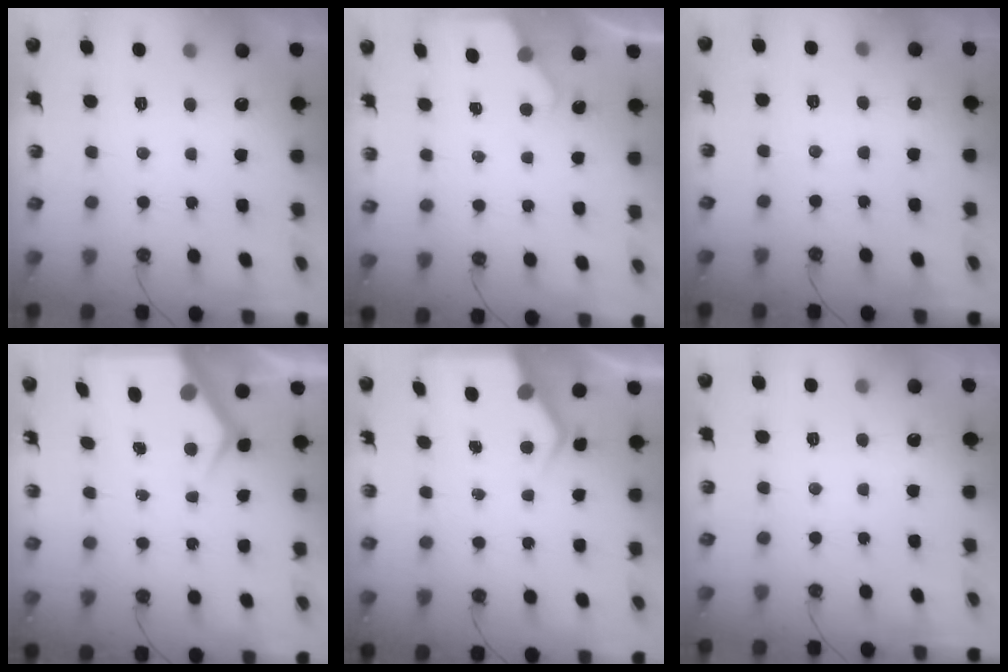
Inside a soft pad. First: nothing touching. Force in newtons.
{"total": 2.8, "press": 2.8, "slide": 0.5}
{"total": 3.9, "press": 3.8, "slide": 0.5}
{"total": 7.1, "press": 7.1, "slide": 0.4}
{"total": 4.7, "press": 4.6, "slide": 0.4}
{"total": 1.7, "press": 1.7, "slide": 0.3}